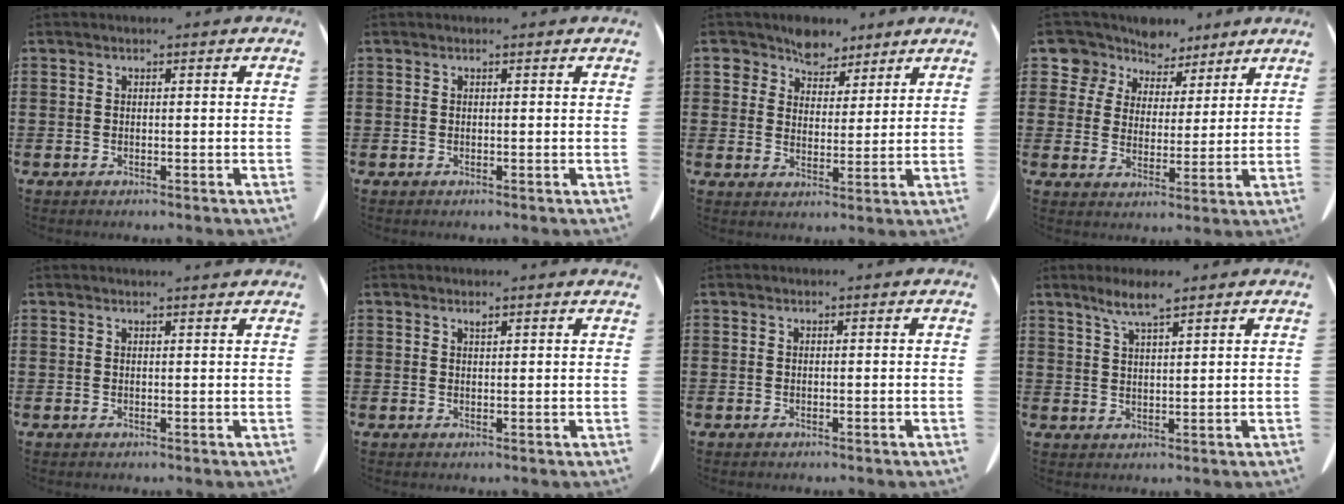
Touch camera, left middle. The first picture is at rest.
{"total": 0.0}
{"total": 6.5, "force": [5.3, 3.5, 1.1], "torque": [-0.045, -0.016, 0.098]}
{"total": 7.7, "force": [6.4, 4.2, 0.5], "torque": [-0.048, -0.033, 0.119]}
{"total": 1.0, "force": [1.0, -0.1, 0.3], "torque": [-0.006, -0.002, 0.019]}
{"total": 1.1, "force": [1.0, 0.1, 0.5], "torque": [-0.010, -0.001, 0.020]}
{"total": 0.0}
{"total": 4.7, "force": [3.3, 0.4, 3.3], "torque": [-0.072, -0.001, 0.058]}